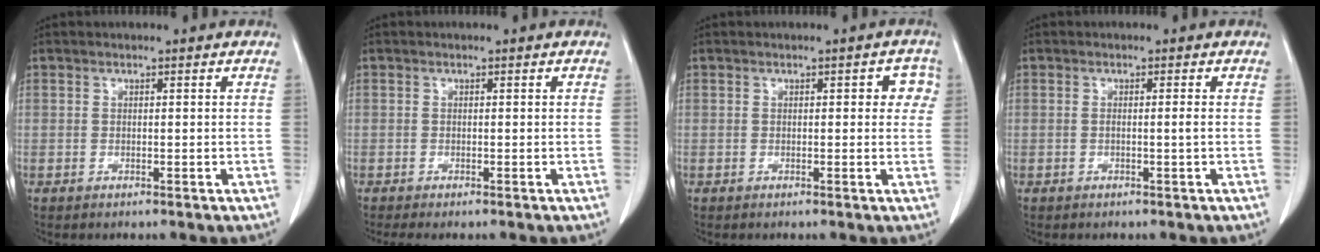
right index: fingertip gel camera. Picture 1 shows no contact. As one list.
[{"total": 1.5, "force": [-1.2, 0.0, 0.9], "torque": [-0.011, -0.004, -0.018]}, {"total": 3.2, "force": [0.7, 1.6, 2.6], "torque": [-0.017, 0.015, 0.003]}, {"total": 1.0, "force": [-0.2, -0.2, 0.9], "torque": [-0.017, 0.002, -0.001]}]